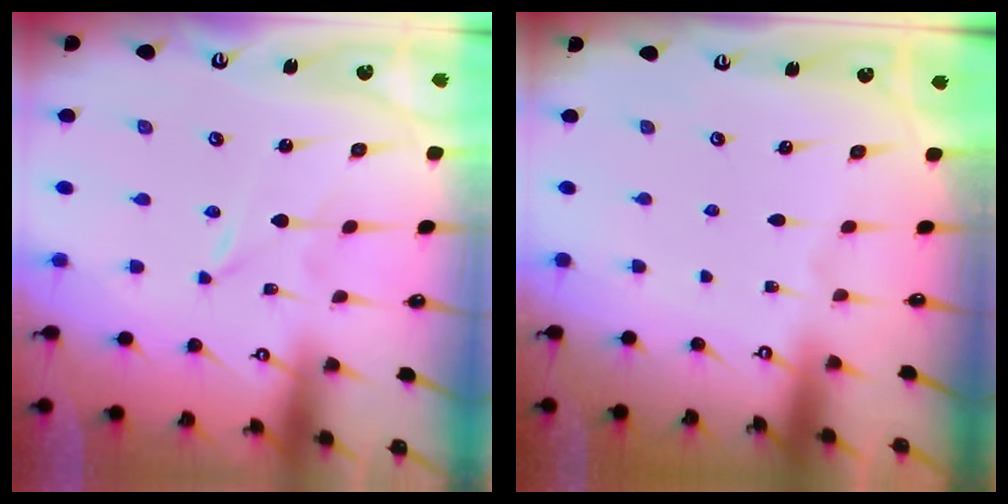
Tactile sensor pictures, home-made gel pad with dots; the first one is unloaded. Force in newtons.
{"total": 0.0}